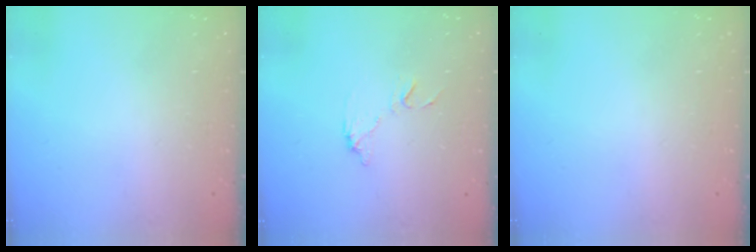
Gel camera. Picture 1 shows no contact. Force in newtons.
{"total": 7.8, "press": 7.8, "slide": 0.4}
{"total": 0.0}